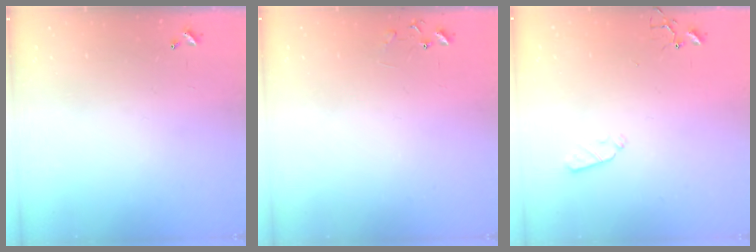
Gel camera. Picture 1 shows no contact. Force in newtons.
{"total": 6.4, "press": 6.4, "slide": 0.4}
{"total": 4.5, "press": 4.5, "slide": 0.4}